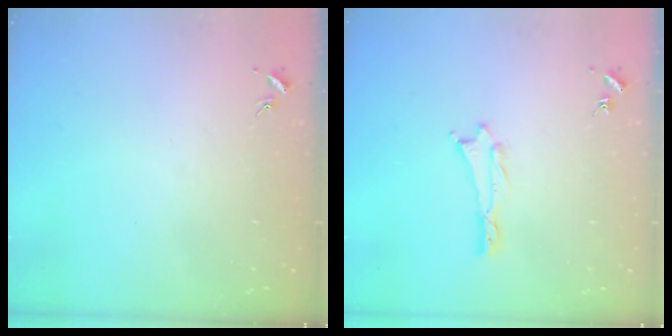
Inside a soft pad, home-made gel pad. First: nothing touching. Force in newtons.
{"total": 0.5, "press": 0.5, "slide": 0.2}